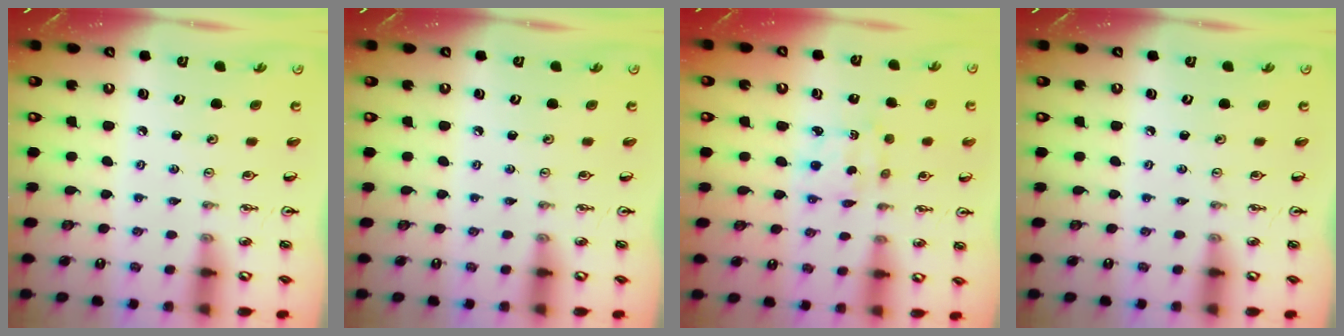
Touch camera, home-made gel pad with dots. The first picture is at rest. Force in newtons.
{"total": 0.0}
{"total": 2.5, "press": 2.5, "slide": 0.3}
{"total": 0.0}